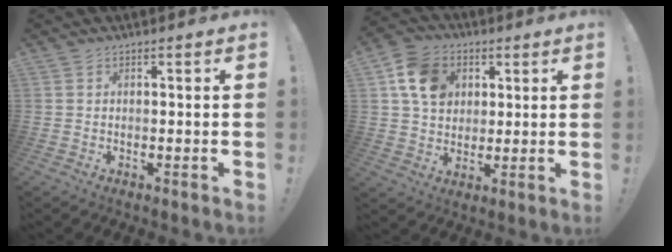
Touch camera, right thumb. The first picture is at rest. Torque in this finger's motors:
{"motor_torque": [-0.03, 0.74, 0.60, -0.35, 0.13]}